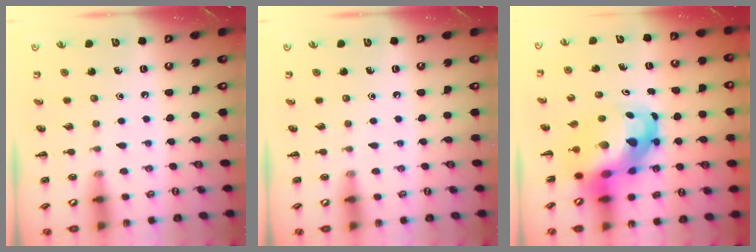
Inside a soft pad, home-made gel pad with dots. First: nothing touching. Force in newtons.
{"total": 0.0}
{"total": 10.3, "press": 9.8, "slide": 3.0}